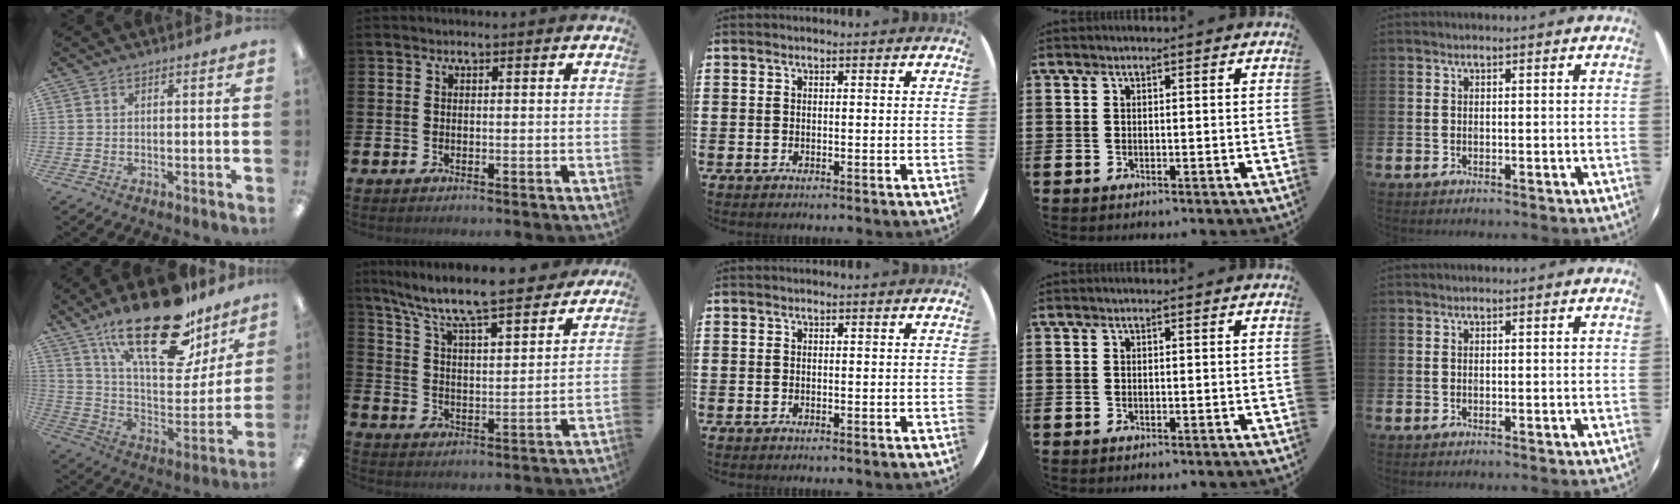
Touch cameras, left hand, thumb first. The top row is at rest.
{"thumb": {"total": 28.5, "force": [18.1, 12.0, 18.4], "torque": [-0.274, -0.105, 0.306]}, "index": {"total": 9.1, "force": [8.5, 0.9, 3.2], "torque": [-0.097, -0.066, 0.144]}}